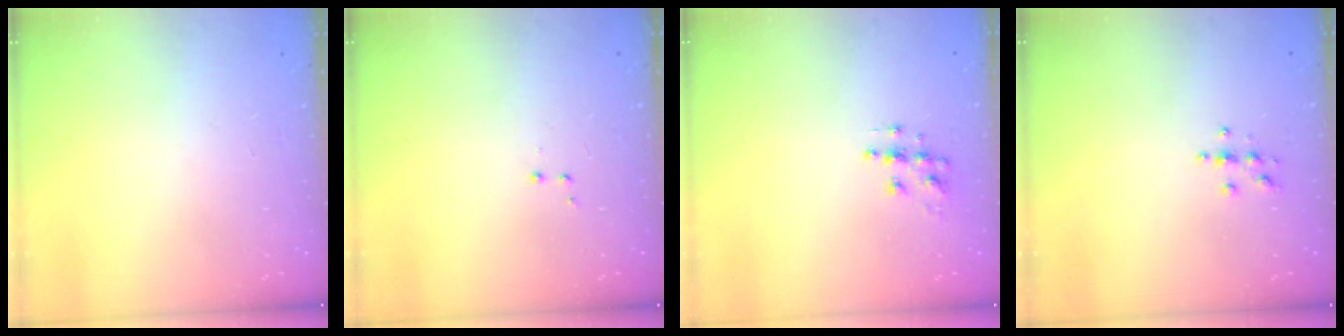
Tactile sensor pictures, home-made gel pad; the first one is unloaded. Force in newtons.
{"total": 2.9, "press": 2.8, "slide": 0.7}
{"total": 7.3, "press": 7.3, "slide": 0.2}
{"total": 3.6, "press": 3.6, "slide": 0.4}